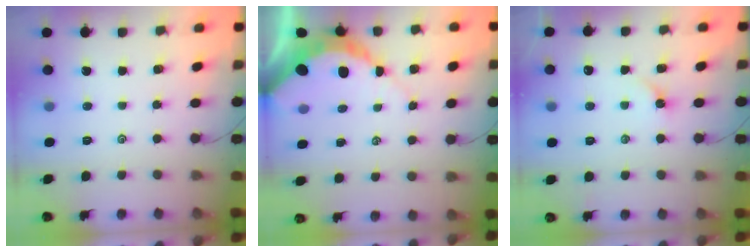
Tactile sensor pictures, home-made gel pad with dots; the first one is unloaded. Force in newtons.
{"total": 7.8, "press": 7.7, "slide": 0.7}
{"total": 2.6, "press": 2.6, "slide": 0.4}